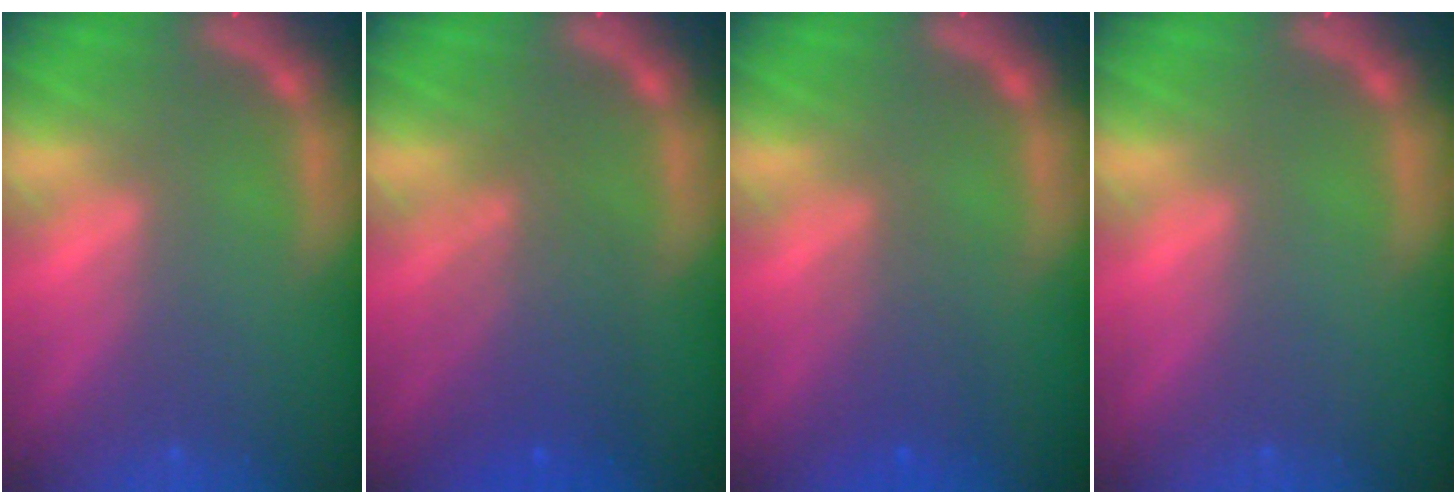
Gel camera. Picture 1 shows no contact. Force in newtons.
{"total": 5.1}
{"total": 2.5}
{"total": 0.0}